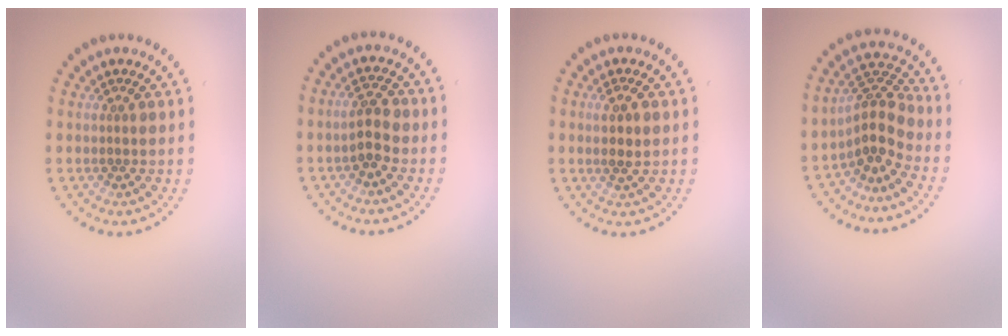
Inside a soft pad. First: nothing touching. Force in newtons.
{"total": 2.4, "press": 2.3, "slide": 0.5}
{"total": 2.3, "press": 2.2, "slide": 0.7}
{"total": 3.5, "press": 2.7, "slide": 2.3}